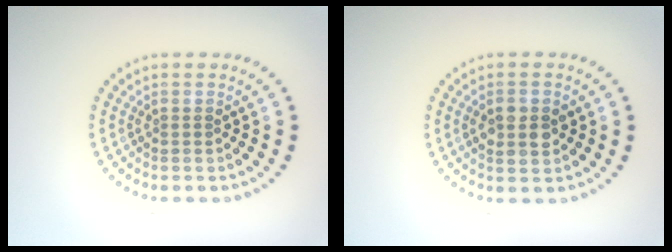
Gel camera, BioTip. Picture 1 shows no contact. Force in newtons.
{"total": 2.7, "press": 2.7, "slide": 0.1}